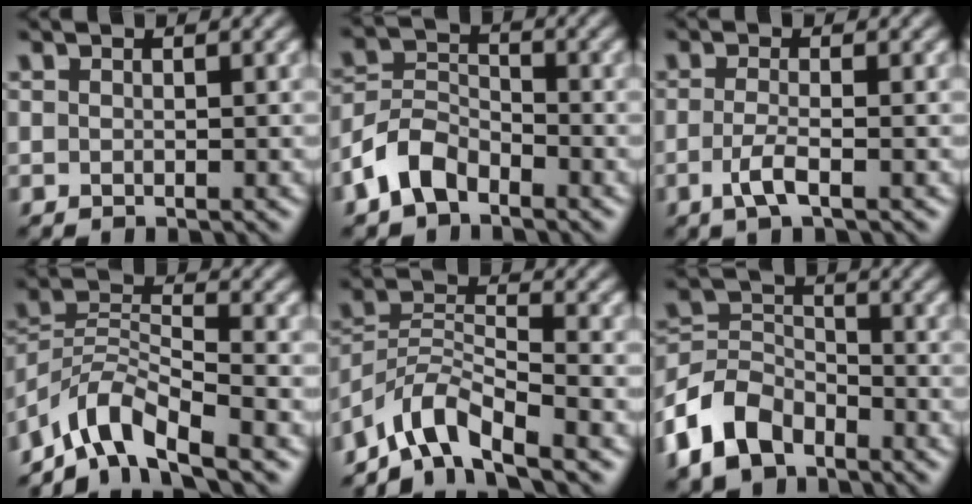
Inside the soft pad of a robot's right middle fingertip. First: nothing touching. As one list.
[{"total": 4.3, "force": [-2.9, 2.5, 2.0], "torque": [-0.042, 0.007, -0.068]}, {"total": 2.2, "force": [-0.8, 0.5, 1.9], "torque": [-0.043, 0.001, -0.022]}, {"total": 6.5, "force": [-5.2, 1.6, 3.5], "torque": [-0.057, 0.002, -0.109]}, {"total": 5.8, "force": [-4.8, 1.4, 3.0], "torque": [-0.052, 0.004, -0.099]}, {"total": 6.6, "force": [-4.1, 4.2, 3.1], "torque": [-0.067, 0.002, -0.094]}]